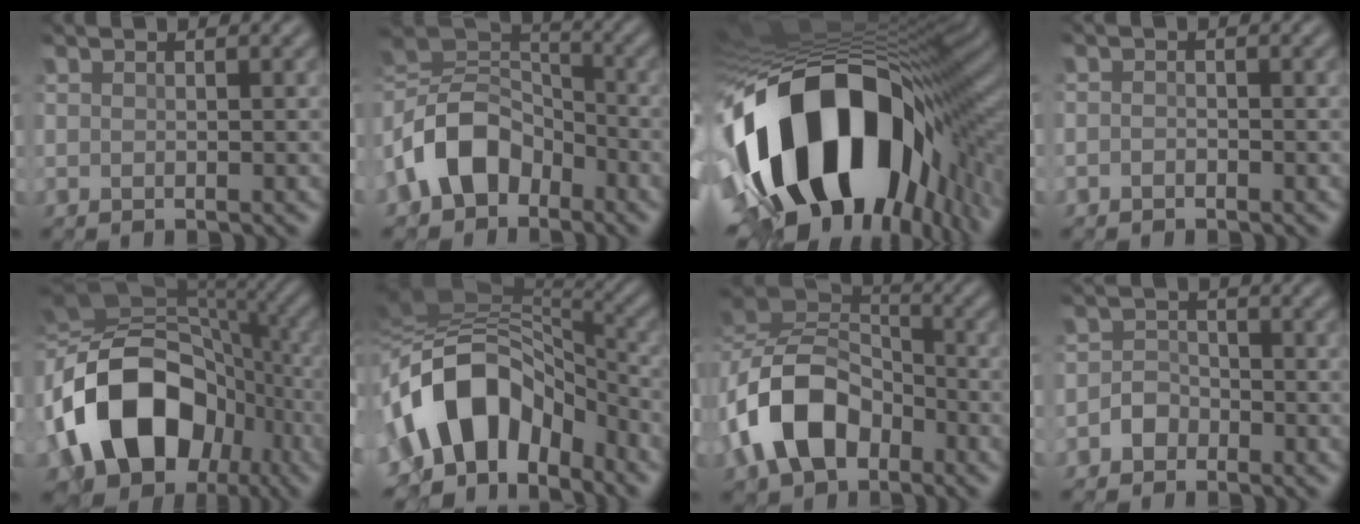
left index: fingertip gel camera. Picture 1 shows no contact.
{"total": 9.1, "force": [-4.3, 6.2, 5.1], "torque": [-0.098, 0.010, -0.096]}
{"total": 18.3, "force": [-5.9, 10.7, 13.7], "torque": [-0.242, -0.055, -0.061]}
{"total": 0.6, "force": [-0.5, 0.2, 0.1], "torque": [-0.001, 0.004, -0.011]}
{"total": 16.7, "force": [-4.4, 12.1, 10.5], "torque": [-0.212, 0.000, -0.077]}
{"total": 11.4, "force": [-4.0, 7.0, 8.1], "torque": [-0.142, 0.023, -0.078]}
{"total": 9.3, "force": [-3.8, 6.2, 5.8], "torque": [-0.116, 0.011, -0.080]}
{"total": 1.7, "force": [-1.2, 1.1, 0.4], "torque": [-0.006, 0.011, -0.022]}